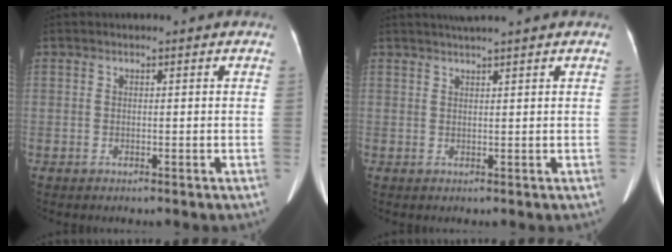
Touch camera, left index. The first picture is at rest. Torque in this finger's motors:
{"motor_torque": [-0.22, -1.19, 0.01, 0.03]}